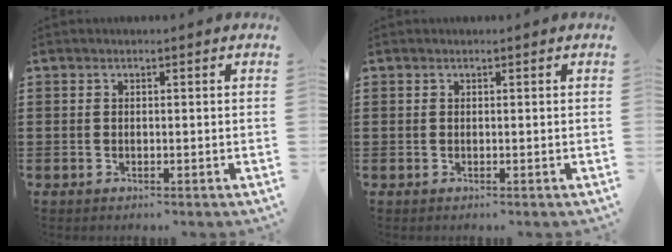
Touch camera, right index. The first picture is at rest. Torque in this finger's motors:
{"motor_torque": [-0.88, 1.25, -1.05, -0.21]}